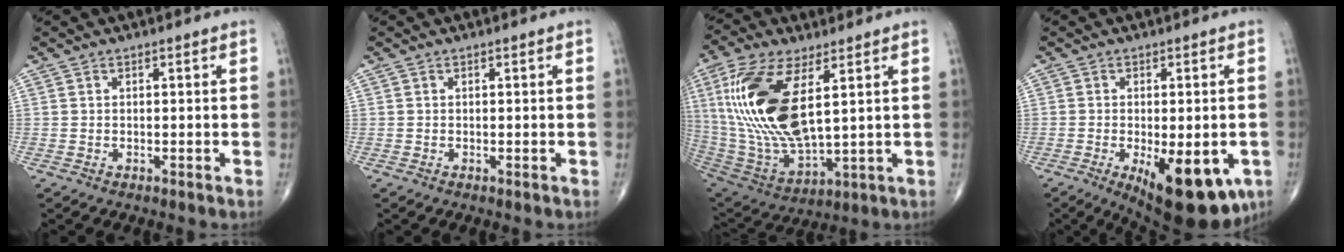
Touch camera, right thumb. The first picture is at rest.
{"total": 0.0}
{"total": 22.1, "force": [5.5, 9.4, 19.2], "torque": [-0.411, -0.030, 0.112]}
{"total": 15.8, "force": [-5.7, 6.5, 13.2], "torque": [-0.147, -0.011, -0.065]}